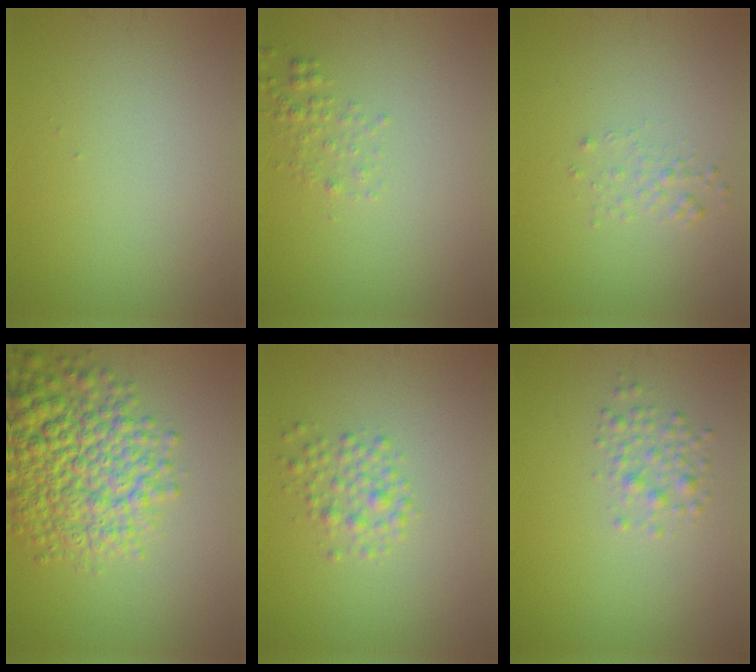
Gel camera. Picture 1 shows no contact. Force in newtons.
{"total": 1.3, "press": 1.3, "slide": 0.1}
{"total": 1.1, "press": 1.1, "slide": 0.1}
{"total": 8.6, "press": 8.6, "slide": 0.3}
{"total": 2.1, "press": 2.1, "slide": 0.1}
{"total": 1.8, "press": 1.8, "slide": 0.1}